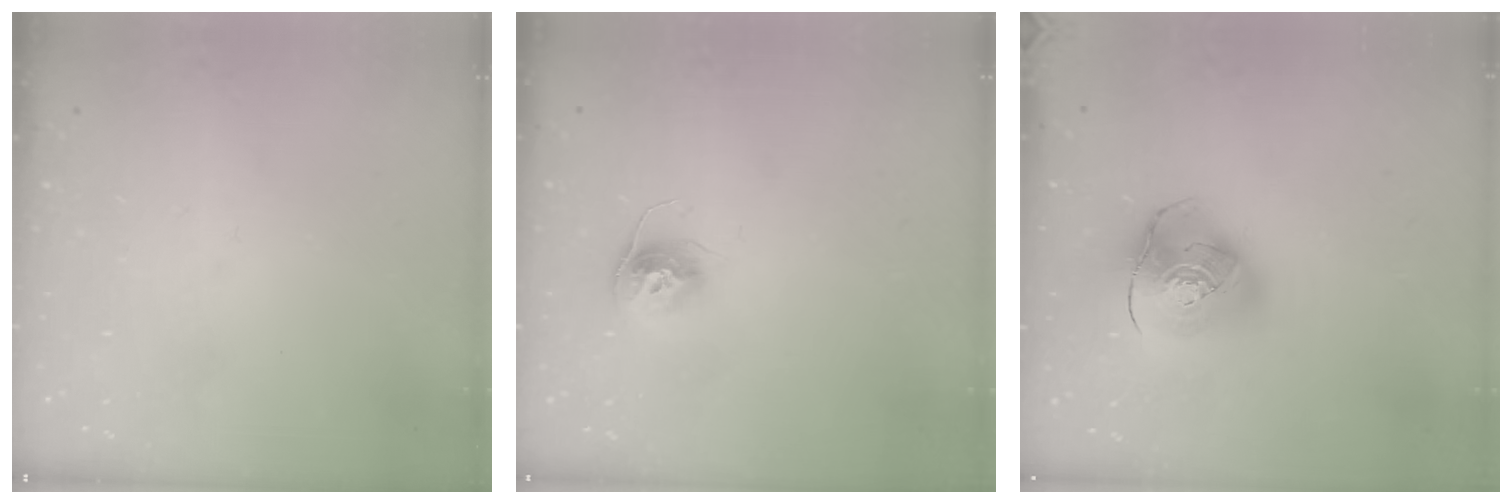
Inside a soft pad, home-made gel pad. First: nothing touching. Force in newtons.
{"total": 10.2, "press": 10.1, "slide": 0.7}
{"total": 14.3, "press": 14.2, "slide": 1.9}